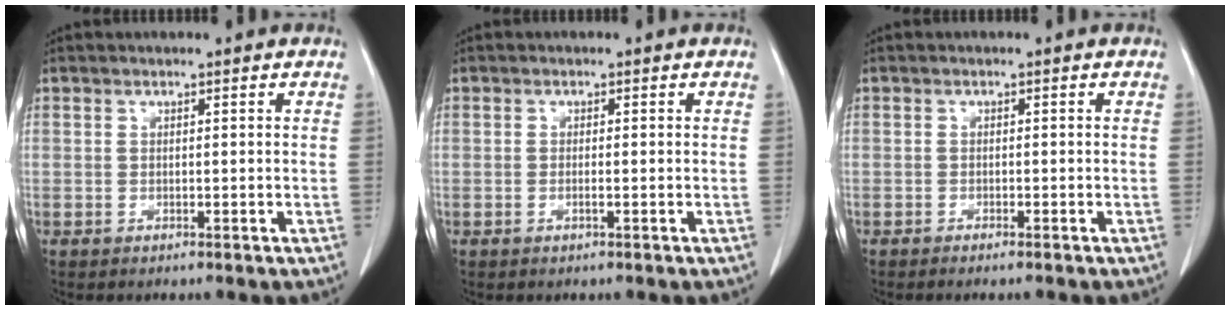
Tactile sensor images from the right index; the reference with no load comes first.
{"total": 0.7, "force": [-0.3, 0.0, 0.7], "torque": [-0.013, 0.000, -0.005]}
{"total": 1.6, "force": [-1.3, 0.1, 0.9], "torque": [-0.014, -0.003, -0.015]}